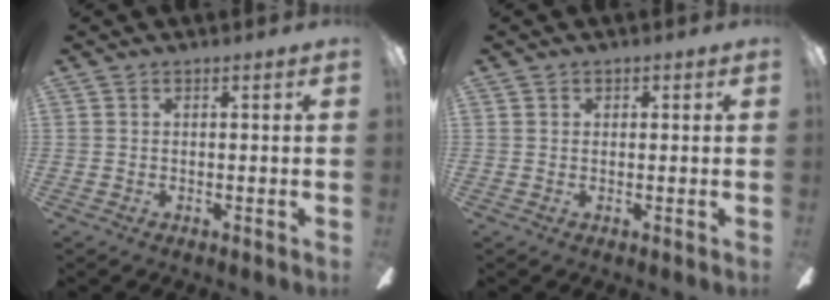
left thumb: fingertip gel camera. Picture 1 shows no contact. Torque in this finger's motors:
{"motor_torque": [0.07, -0.21, -0.19, 0.09, 0.00]}